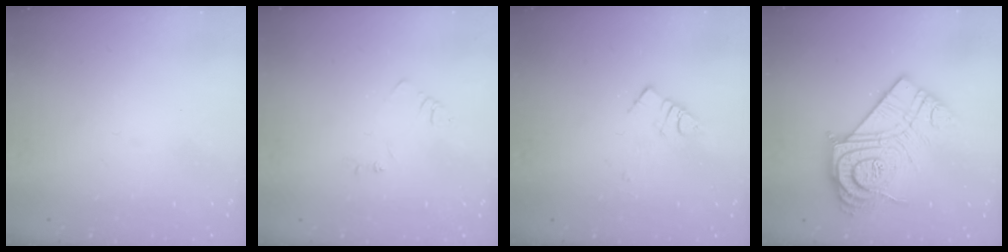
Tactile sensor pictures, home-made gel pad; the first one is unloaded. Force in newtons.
{"total": 3.0, "press": 3.0, "slide": 0.4}
{"total": 4.8, "press": 4.7, "slide": 0.8}
{"total": 20.8, "press": 20.7, "slide": 1.6}